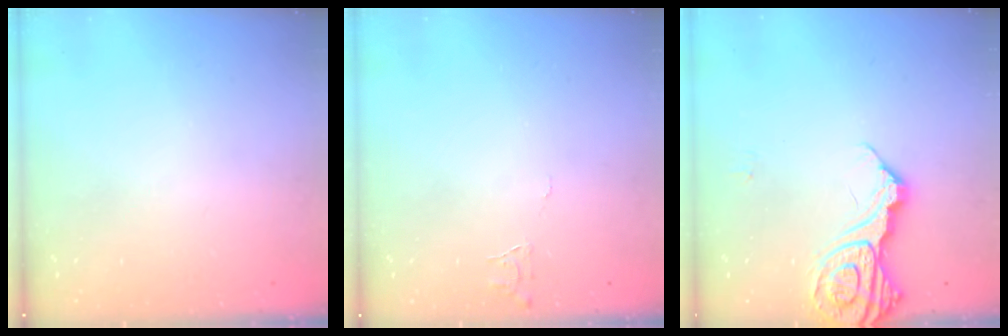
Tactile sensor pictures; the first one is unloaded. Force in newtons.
{"total": 4.0, "press": 4.0, "slide": 0.4}
{"total": 15.7, "press": 15.6, "slide": 1.8}